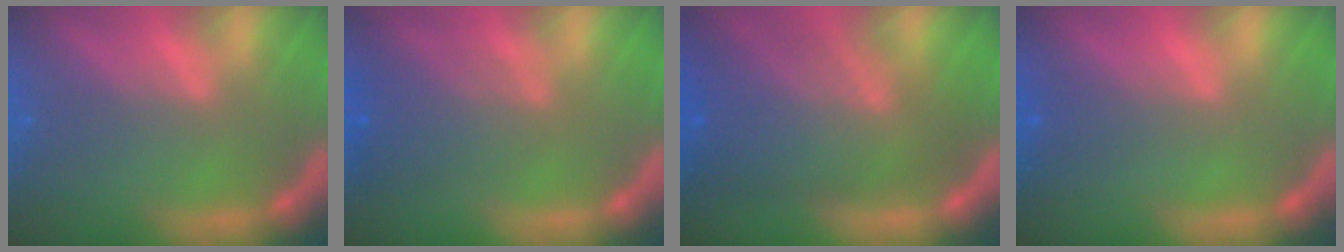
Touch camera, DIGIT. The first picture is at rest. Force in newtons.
{"total": 4.0}
{"total": 9.1}
{"total": 1.5}